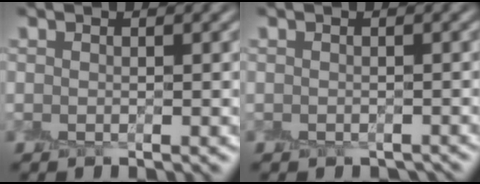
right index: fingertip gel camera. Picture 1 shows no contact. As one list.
[{"total": 0.8, "force": [-0.8, 0.3, 0.1], "torque": [-0.002, -0.011, -0.012]}]